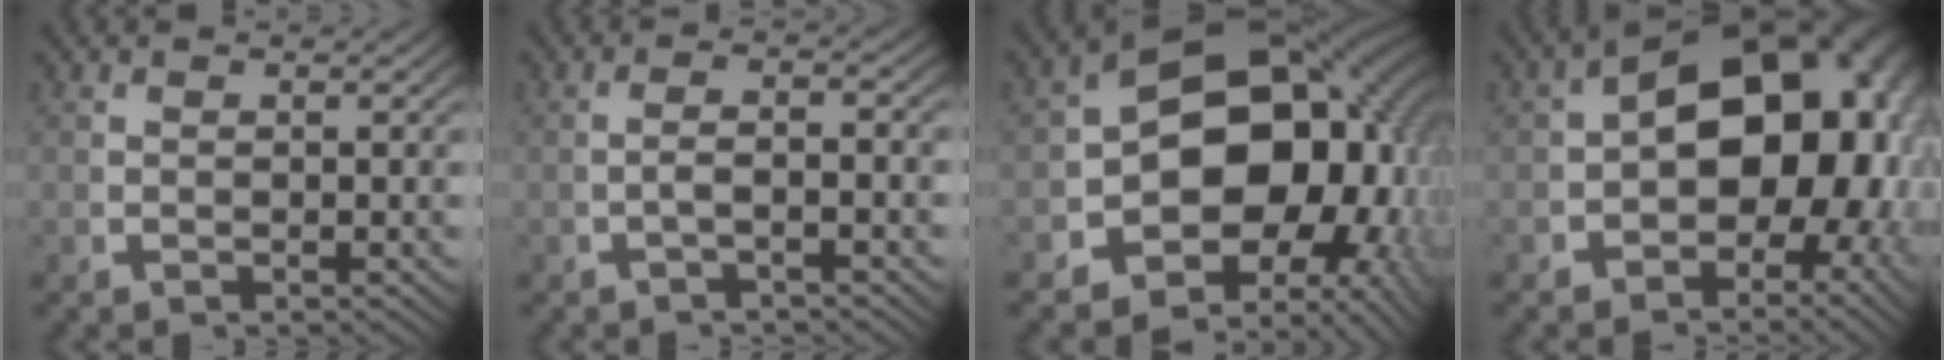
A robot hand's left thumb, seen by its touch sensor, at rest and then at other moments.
{"total": 2.0, "force": [-1.0, 0.5, 1.7], "torque": [-0.040, -0.002, -0.014]}
{"total": 24.2, "force": [0.5, 16.4, 17.7], "torque": [-0.260, -0.036, 0.005]}
{"total": 16.6, "force": [-0.1, 11.1, 12.4], "torque": [-0.178, -0.040, 0.012]}